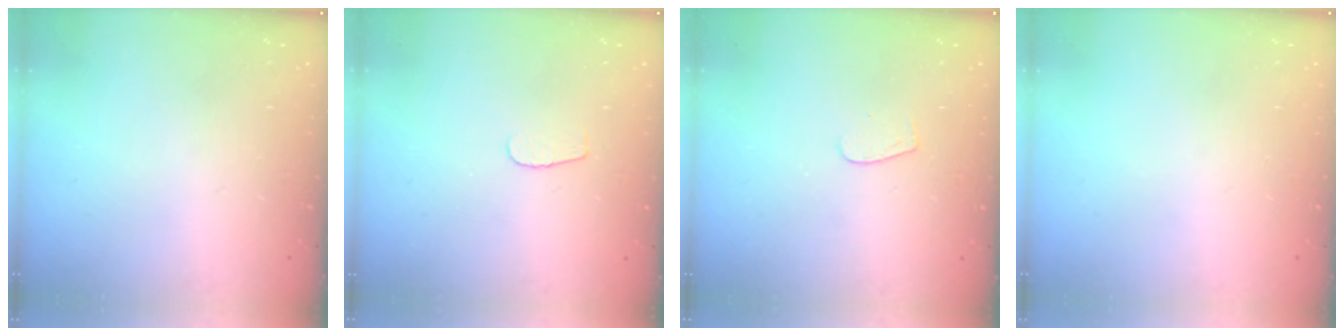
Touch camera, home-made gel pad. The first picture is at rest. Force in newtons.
{"total": 3.3, "press": 3.3, "slide": 0.4}
{"total": 3.7, "press": 3.7, "slide": 0.3}
{"total": 0.0}